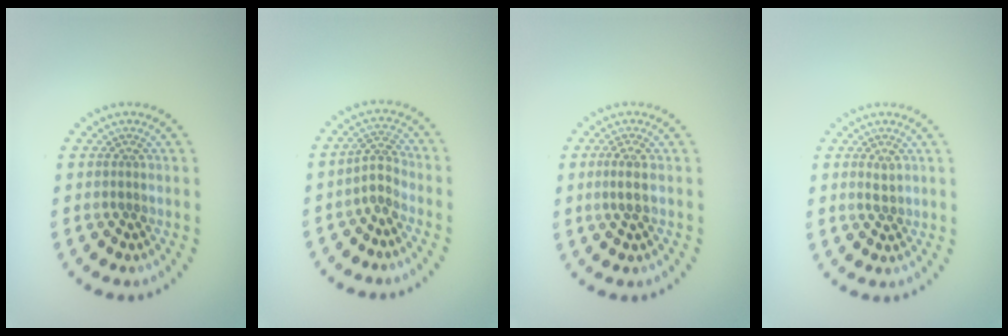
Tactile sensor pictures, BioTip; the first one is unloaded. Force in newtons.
{"total": 2.1, "press": 1.5, "slide": 1.4}
{"total": 1.6, "press": 1.3, "slide": 1.0}
{"total": 0.8, "press": 0.8, "slide": 0.1}